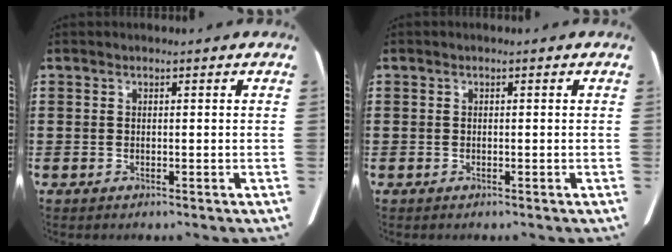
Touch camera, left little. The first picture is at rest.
{"total": 0.0}